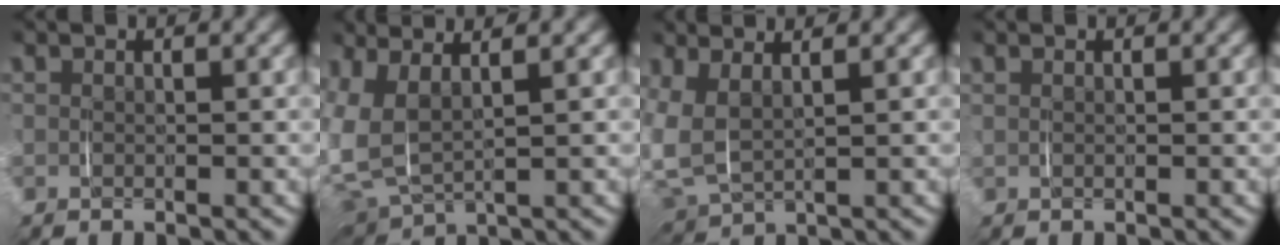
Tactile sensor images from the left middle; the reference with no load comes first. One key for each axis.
{"total": 9.9, "fx": 1.0, "fy": 8.1, "fz": 5.6, "tx": -0.185, "ty": -0.021, "tz": 0.021}
{"total": 7.9, "fx": 1.1, "fy": 6.5, "fz": 4.4, "tx": -0.152, "ty": -0.014, "tz": 0.020}
{"total": 0.5, "fx": 0.3, "fy": 0.2, "fz": 0.3, "tx": -0.006, "ty": 0.001, "tz": 0.007}